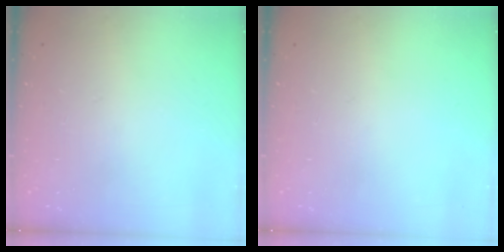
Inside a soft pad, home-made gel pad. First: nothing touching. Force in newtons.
{"total": 0.0}